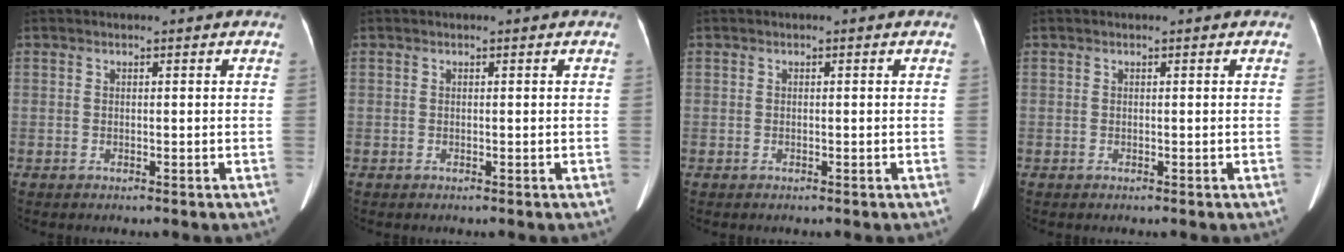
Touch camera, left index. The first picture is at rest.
{"total": 0.0}
{"total": 0.0}
{"total": 0.0}